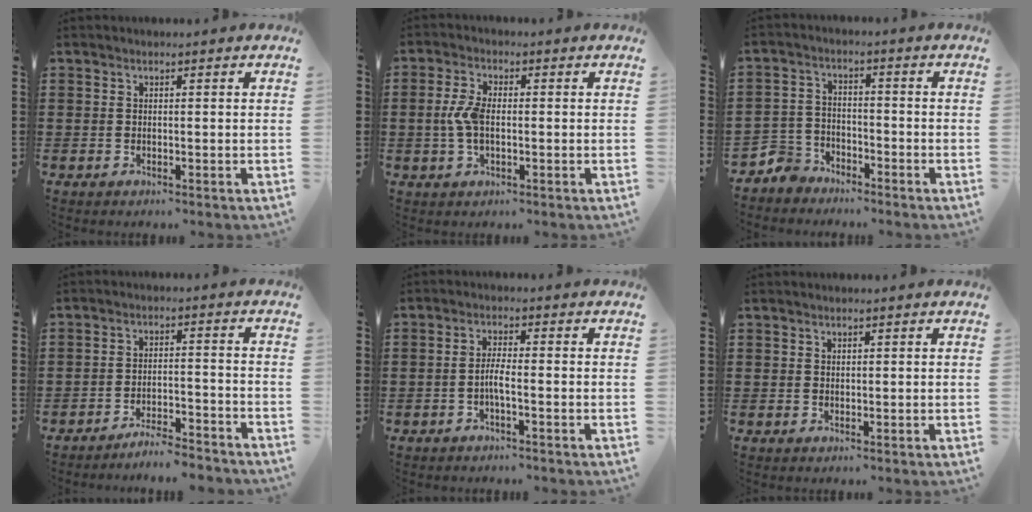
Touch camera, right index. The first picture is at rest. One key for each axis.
{"total": 4.9, "fx": -0.3, "fy": 2.3, "fz": 4.3, "tx": -0.111, "ty": -0.005, "tz": -0.014}
{"total": 4.5, "fx": -4.1, "fy": 1.9, "fz": 0.2, "tx": -0.028, "ty": 0.003, "tz": -0.089}
{"total": 4.4, "fx": -4.3, "fy": -0.1, "fz": 0.8, "tx": -0.016, "ty": 0.002, "tz": -0.089}
{"total": 2.7, "fx": -1.1, "fy": 0.3, "fz": 2.4, "tx": -0.052, "ty": -0.002, "tz": -0.023}
{"total": 0.6, "fx": 0.4, "fy": 0.5, "fz": 0.1, "tx": -0.004, "ty": 0.002, "tz": 0.008}